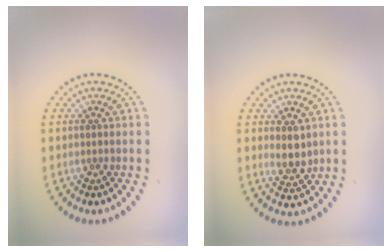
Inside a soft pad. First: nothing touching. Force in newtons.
{"total": 2.4, "press": 2.1, "slide": 1.2}